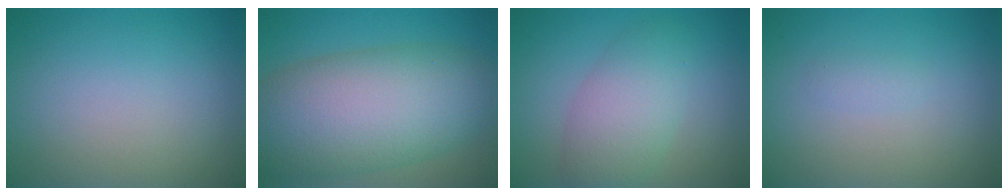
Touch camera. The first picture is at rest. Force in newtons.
{"total": 12.2, "press": 12.2, "slide": 0.4}
{"total": 4.7, "press": 4.7, "slide": 0.1}
{"total": 0.8, "press": 0.8, "slide": 0.0}